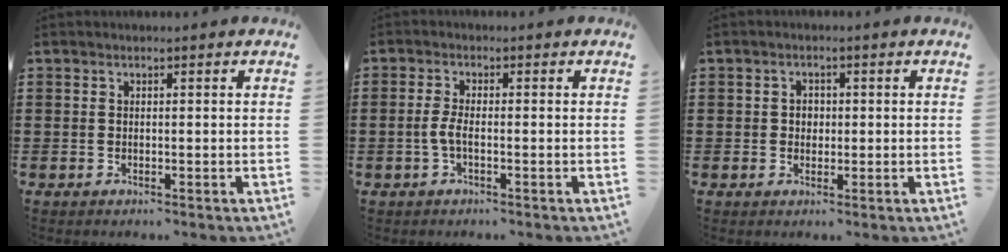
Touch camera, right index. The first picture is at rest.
{"total": 2.7, "force": [-0.8, 0.6, 2.5], "torque": [-0.068, -0.007, -0.023]}
{"total": 1.6, "force": [0.0, 1.4, 0.7], "torque": [-0.018, 0.007, -0.001]}